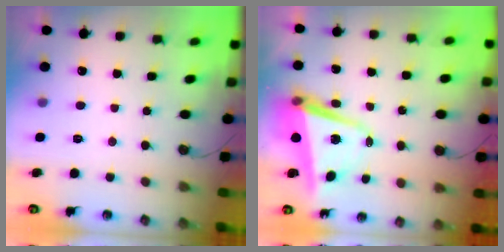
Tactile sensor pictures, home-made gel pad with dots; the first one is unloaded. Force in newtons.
{"total": 7.4, "press": 7.2, "slide": 1.3}